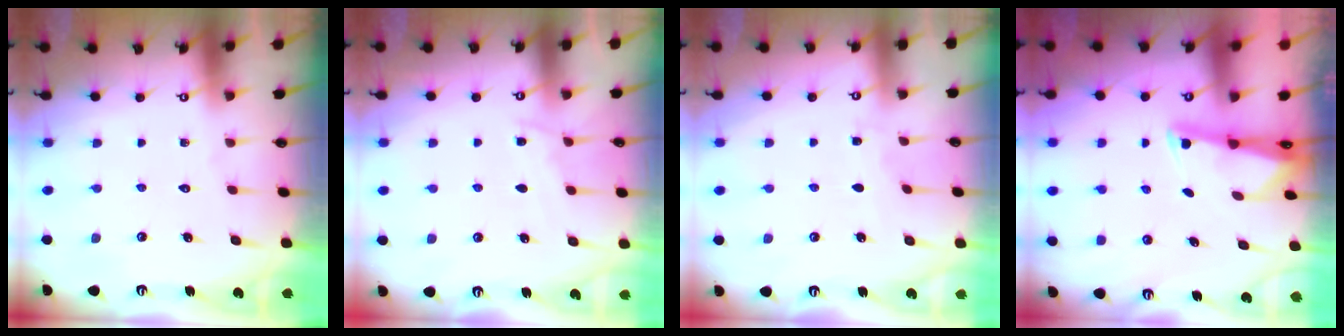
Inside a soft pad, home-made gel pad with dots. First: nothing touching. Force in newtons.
{"total": 6.2, "press": 6.2, "slide": 0.6}
{"total": 2.5, "press": 2.5, "slide": 0.3}
{"total": 2.1, "press": 2.0, "slide": 0.4}